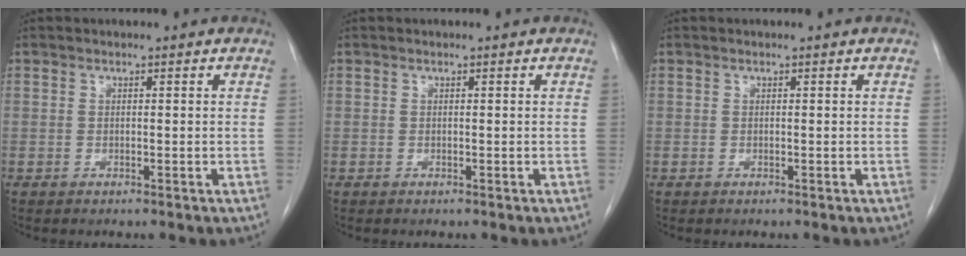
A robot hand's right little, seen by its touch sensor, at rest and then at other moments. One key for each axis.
{"total": 0.0}
{"total": 0.0}